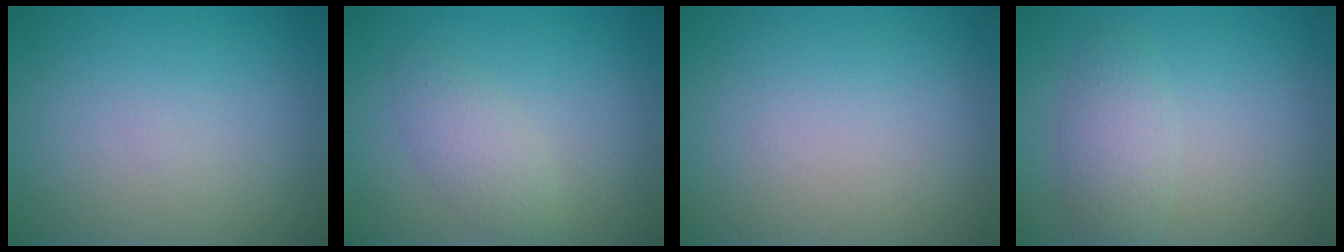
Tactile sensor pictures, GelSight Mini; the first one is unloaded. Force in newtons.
{"total": 2.4, "press": 2.4, "slide": 0.0}
{"total": 0.0}
{"total": 2.4, "press": 2.4, "slide": 0.1}